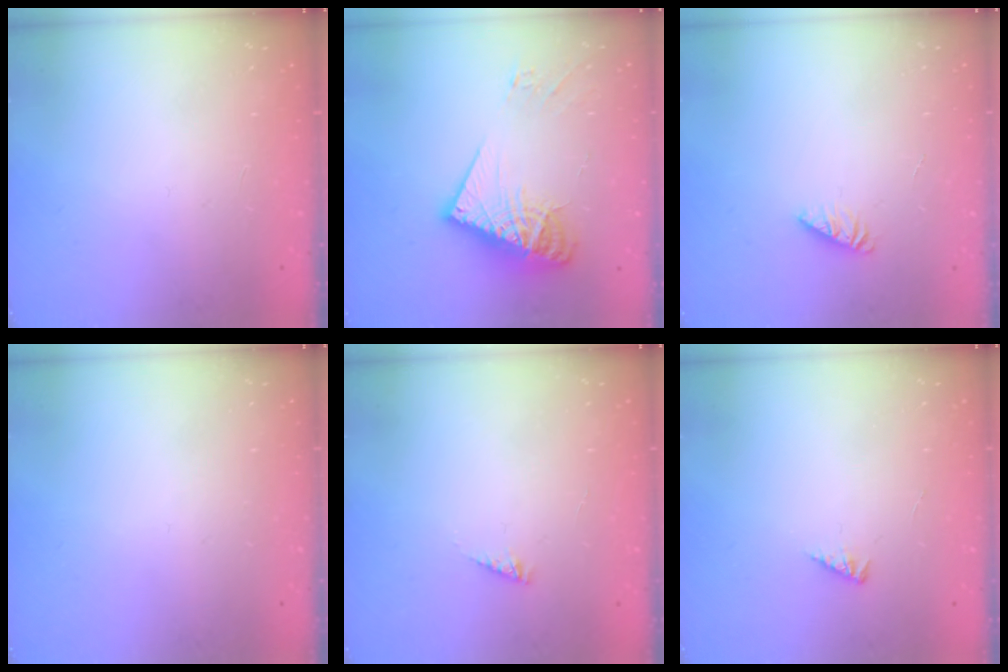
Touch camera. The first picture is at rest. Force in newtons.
{"total": 15.4, "press": 15.3, "slide": 1.7}
{"total": 1.8, "press": 1.8, "slide": 0.3}
{"total": 0.0}
{"total": 1.8, "press": 1.8, "slide": 0.2}
{"total": 1.4, "press": 1.3, "slide": 0.3}